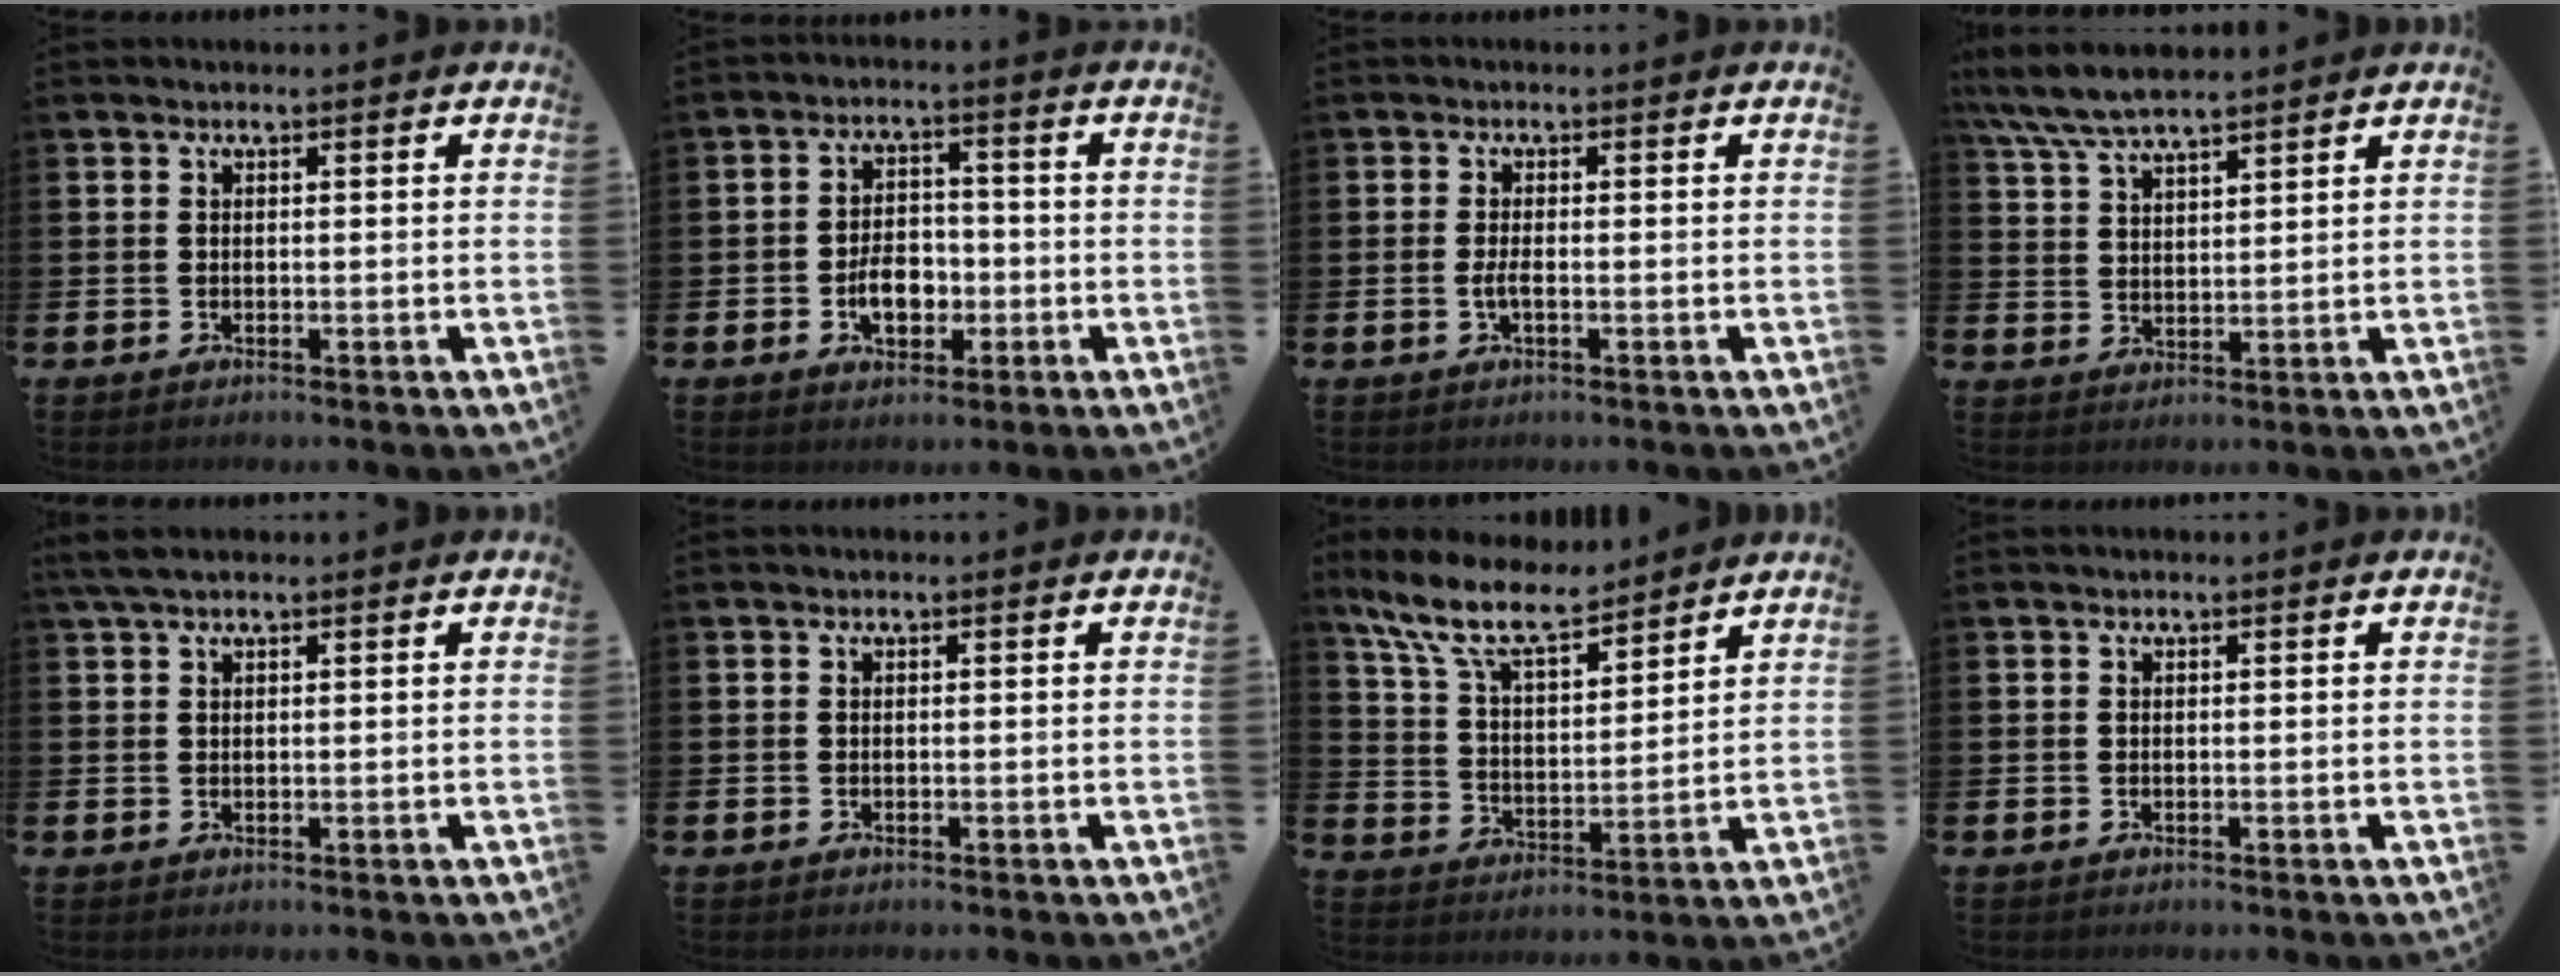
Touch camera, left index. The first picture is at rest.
{"total": 5.0, "force": [-1.5, 3.4, 3.4], "torque": [-0.043, -0.001, -0.034]}
{"total": 1.5, "force": [-0.4, 0.4, 1.4], "torque": [-0.030, 0.003, -0.008]}
{"total": 7.1, "force": [6.5, 1.2, 2.4], "torque": [-0.069, -0.020, 0.121]}
{"total": 2.6, "force": [1.9, 0.7, 1.6], "torque": [-0.037, 0.006, 0.034]}
{"total": 0.0}
{"total": 10.1, "force": [8.5, 2.9, 4.5], "torque": [-0.123, -0.042, 0.154]}
{"total": 0.0}